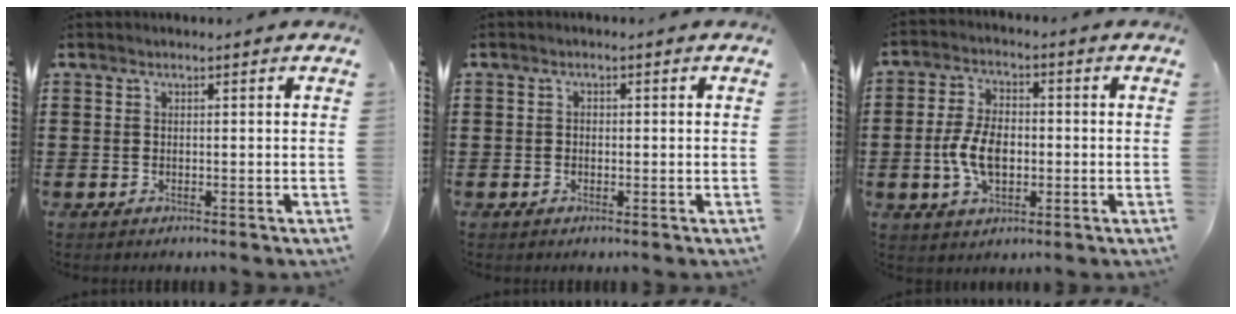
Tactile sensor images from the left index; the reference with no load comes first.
{"total": 0.9, "force": [-0.1, 0.7, 0.5], "torque": [-0.012, 0.003, -0.003]}
{"total": 7.3, "force": [-1.1, 4.2, 5.9], "torque": [-0.131, 0.004, -0.025]}